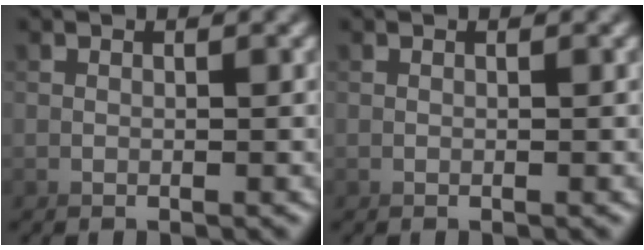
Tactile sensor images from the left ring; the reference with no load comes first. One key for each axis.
{"total": 0.0}